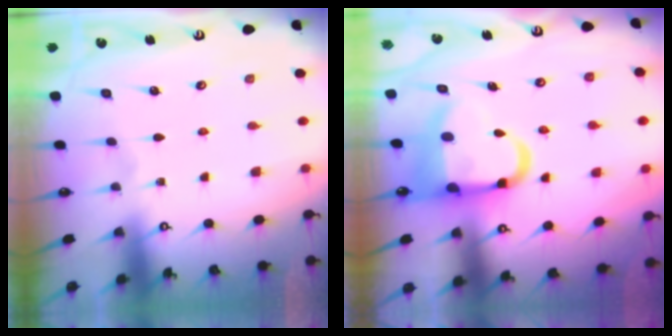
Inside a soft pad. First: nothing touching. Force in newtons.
{"total": 9.8, "press": 9.5, "slide": 2.2}